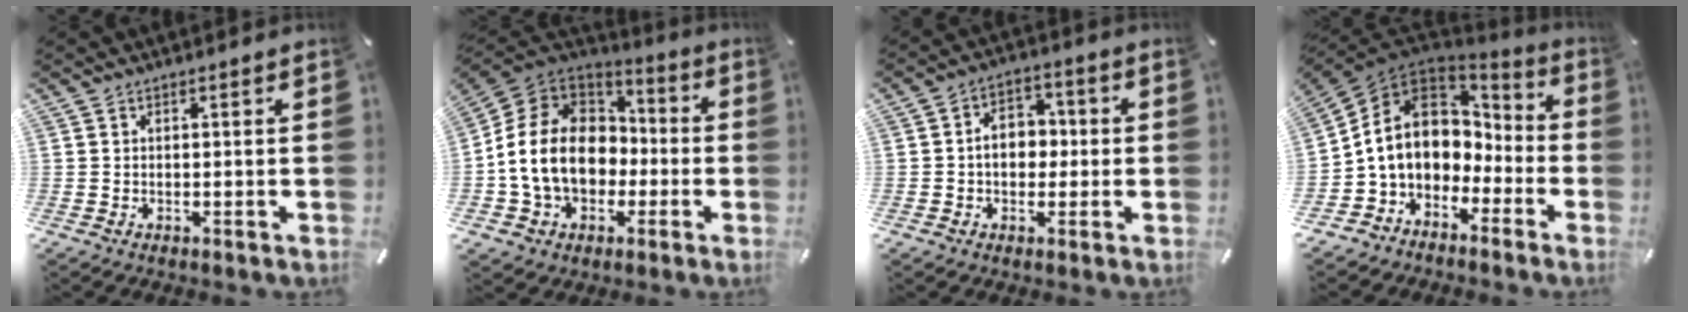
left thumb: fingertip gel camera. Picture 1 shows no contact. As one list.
[{"total": 16.5, "force": [-2.8, 13.5, 9.1], "torque": [-0.202, 0.029, -0.045]}, {"total": 7.6, "force": [-0.5, 5.9, 4.8], "torque": [-0.077, 0.008, -0.014]}, {"total": 13.4, "force": [0.2, 11.2, 7.4], "torque": [-0.161, 0.002, 0.001]}]